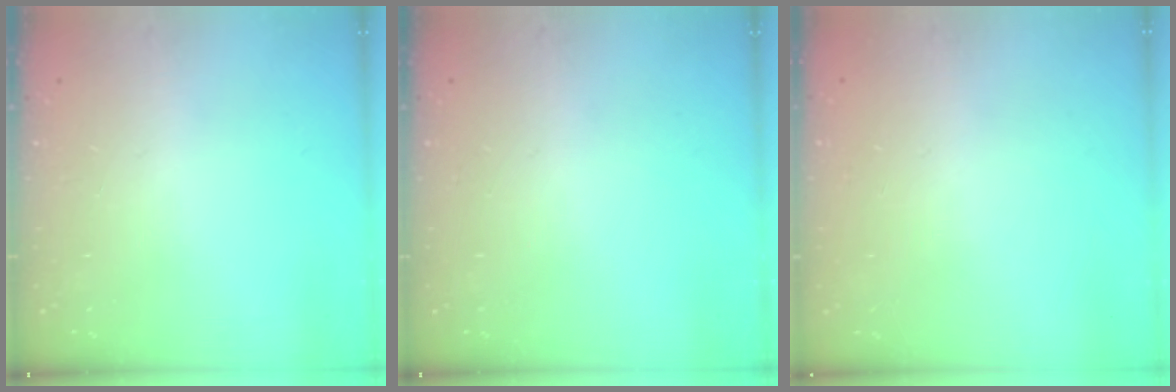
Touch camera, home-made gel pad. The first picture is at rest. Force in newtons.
{"total": 0.0}
{"total": 0.0}